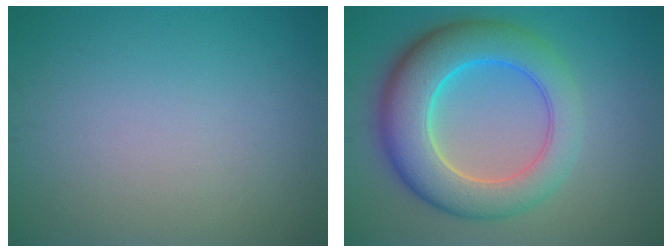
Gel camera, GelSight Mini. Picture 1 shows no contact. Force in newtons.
{"total": 9.0, "press": 9.0, "slide": 0.4}